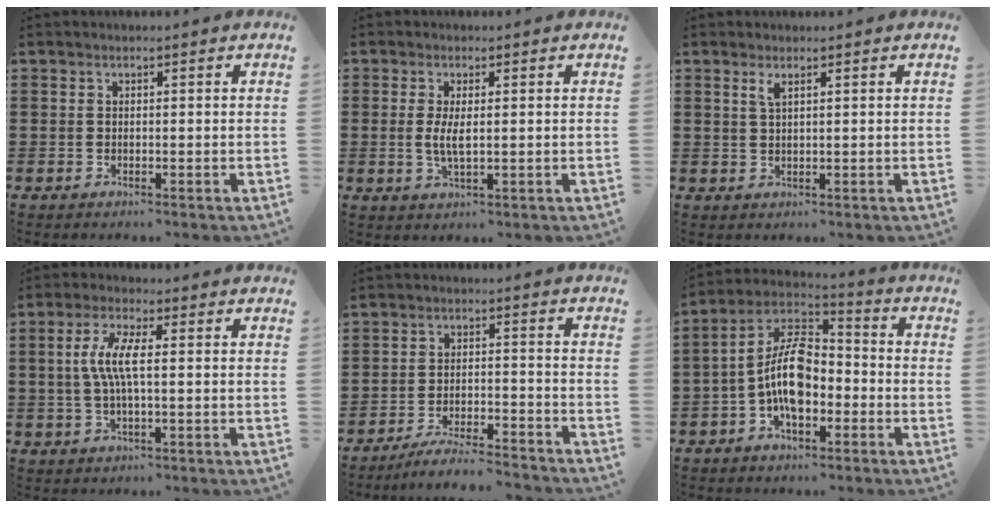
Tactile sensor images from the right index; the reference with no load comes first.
{"total": 3.2, "force": [0.2, 0.9, 3.0], "torque": [-0.065, -0.001, 0.001]}
{"total": 1.5, "force": [0.8, 0.3, 1.2], "torque": [-0.026, 0.003, 0.013]}
{"total": 5.9, "force": [-0.1, 1.6, 5.6], "torque": [-0.124, -0.003, -0.011]}
{"total": 5.3, "force": [-5.1, 0.0, 1.4], "torque": [-0.032, -0.002, -0.101]}
{"total": 10.1, "force": [-2.8, 5.0, 8.2], "torque": [-0.194, -0.005, -0.058]}